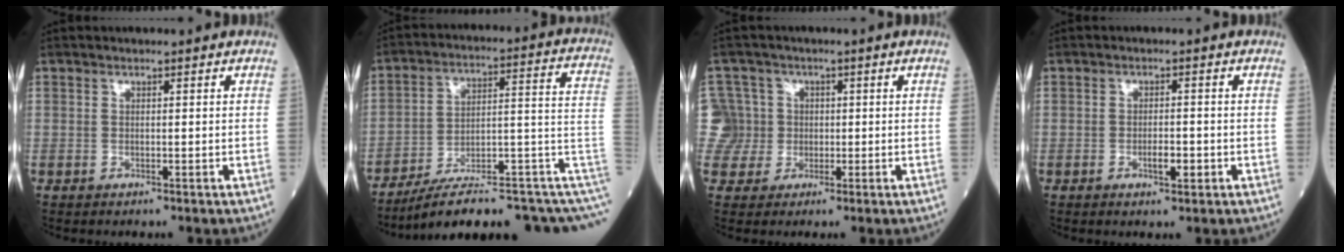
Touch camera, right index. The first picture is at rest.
{"total": 19.2, "force": [-10.8, 2.9, 15.6], "torque": [-0.145, 0.076, -0.150]}
{"total": 7.0, "force": [0.3, 7.0, -0.1], "torque": [0.001, 0.037, 0.013]}
{"total": 2.7, "force": [-0.9, 0.9, 2.4], "torque": [-0.037, 0.002, -0.012]}